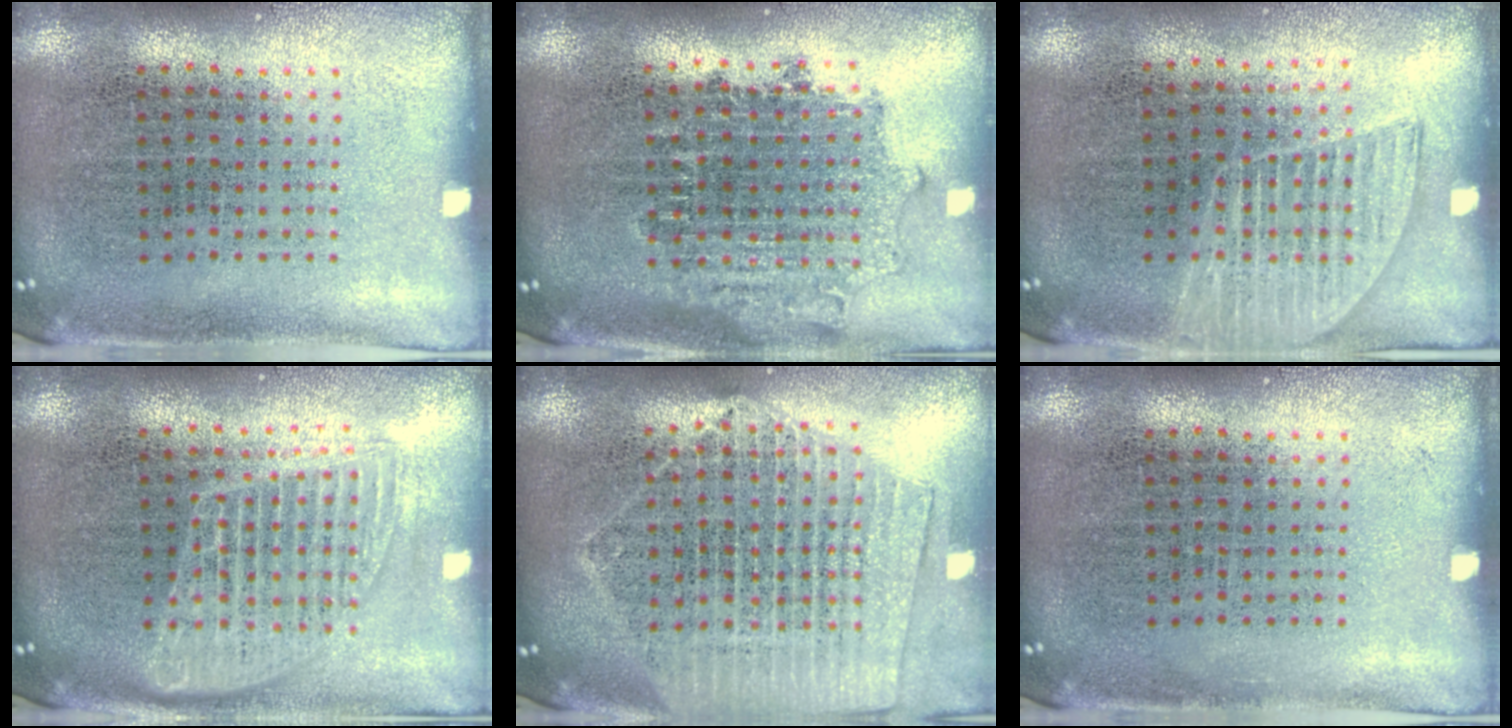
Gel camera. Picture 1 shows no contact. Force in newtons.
{"total": 1.7, "press": 1.3, "slide": 1.0}
{"total": 1.3, "press": 1.2, "slide": 0.6}
{"total": 1.6, "press": 1.4, "slide": 0.8}
{"total": 1.9, "press": 1.7, "slide": 0.7}
{"total": 0.0}